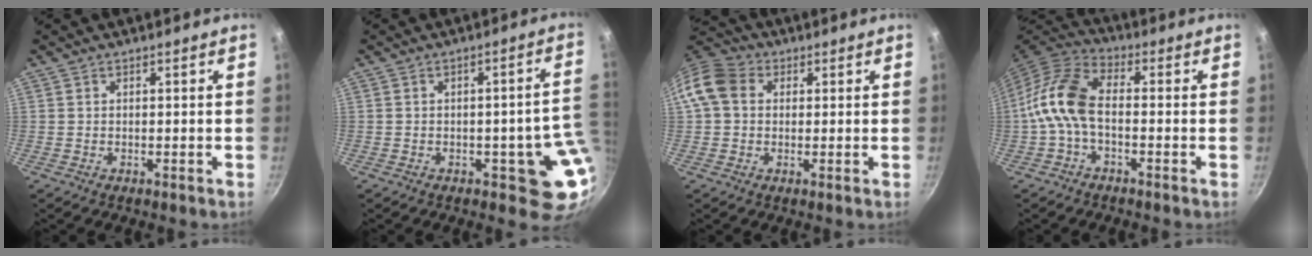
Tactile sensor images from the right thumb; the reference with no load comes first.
{"total": 8.9, "force": [-1.3, 4.4, 7.6], "torque": [-0.027, 0.013, -0.013]}
{"total": 8.9, "force": [1.4, 7.2, 5.1], "torque": [-0.077, 0.017, 0.008]}
{"total": 10.1, "force": [-1.9, 5.5, 8.2], "torque": [-0.169, 0.039, -0.055]}